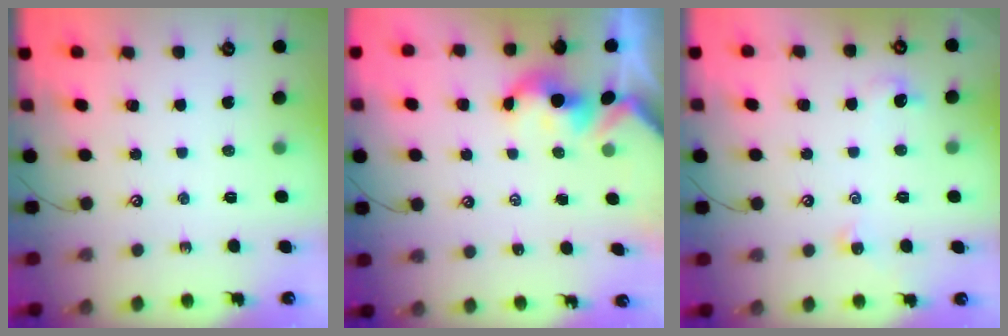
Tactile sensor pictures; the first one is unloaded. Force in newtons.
{"total": 1.5, "press": 1.5, "slide": 0.2}
{"total": 2.0, "press": 1.9, "slide": 0.5}